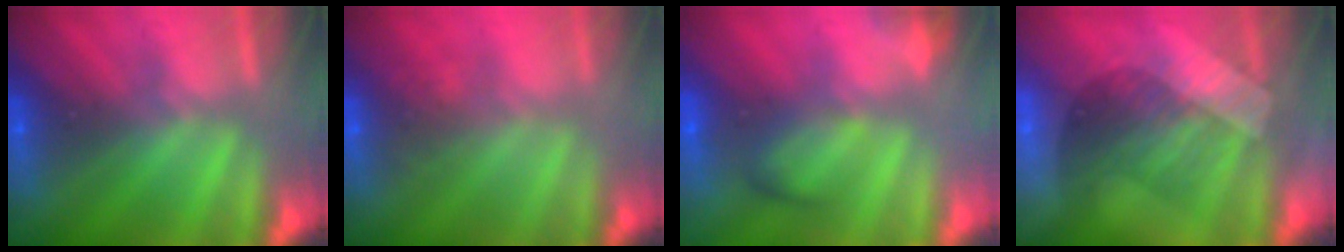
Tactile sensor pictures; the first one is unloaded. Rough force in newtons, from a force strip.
{"total": 2.8}
{"total": 2.6}
{"total": 3.3}